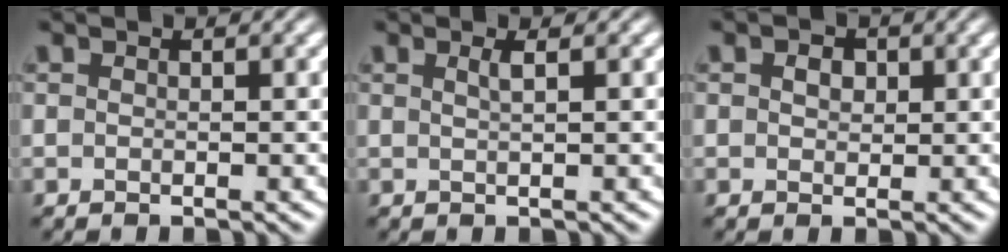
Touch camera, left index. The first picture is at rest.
{"total": 1.2, "force": [0.5, 0.4, 1.1], "torque": [-0.013, 0.002, 0.006]}
{"total": 1.5, "force": [0.5, 1.2, 0.8], "torque": [-0.013, 0.001, 0.006]}